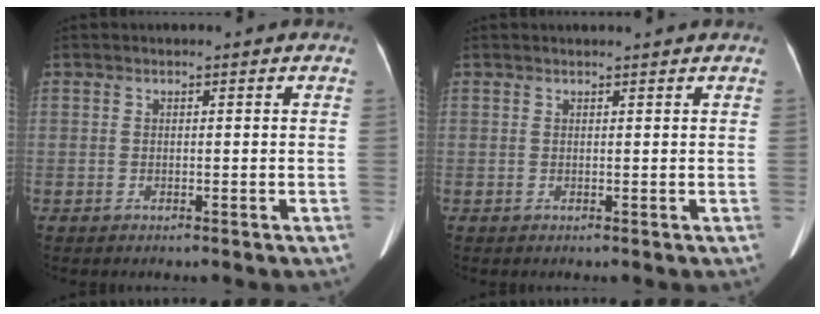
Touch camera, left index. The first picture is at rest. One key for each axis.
{"total": 1.8, "fx": 1.7, "fy": -0.2, "fz": 0.4, "tx": -0.005, "ty": 0.011, "tz": 0.024}